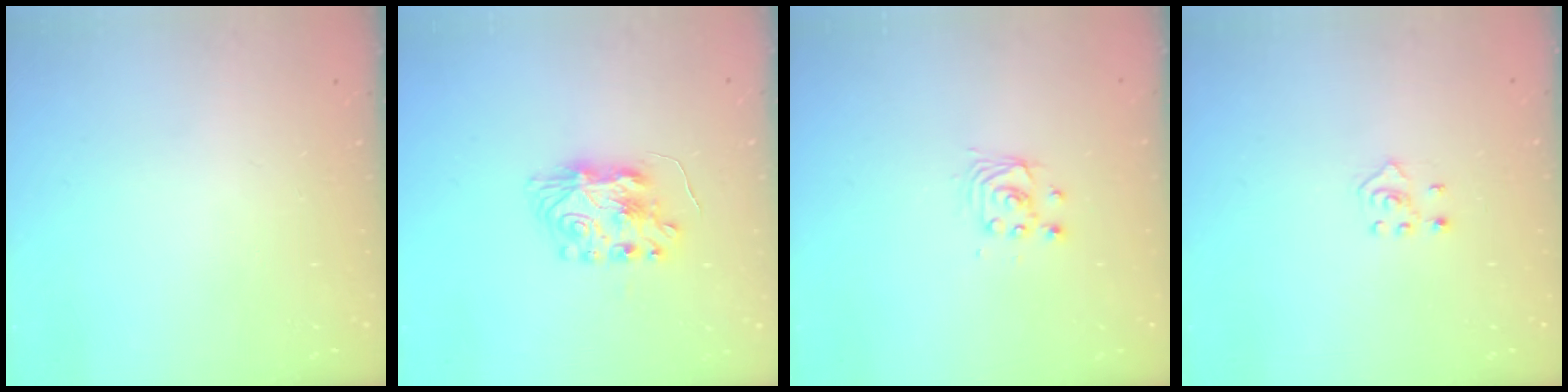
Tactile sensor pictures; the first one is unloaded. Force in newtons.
{"total": 8.5, "press": 8.5, "slide": 0.6}
{"total": 3.2, "press": 3.2, "slide": 0.2}
{"total": 3.9, "press": 3.8, "slide": 0.8}